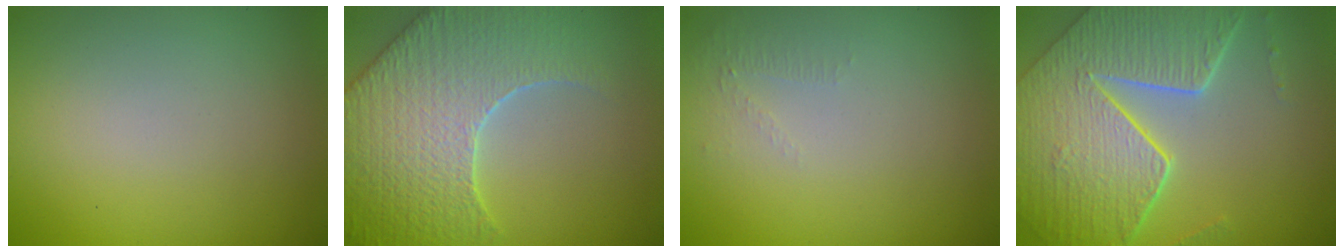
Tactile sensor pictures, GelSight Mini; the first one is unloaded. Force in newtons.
{"total": 7.7, "press": 6.1, "slide": 4.6}
{"total": 0.5, "press": 0.2, "slide": 0.5}
{"total": 8.5, "press": 6.0, "slide": 6.1}